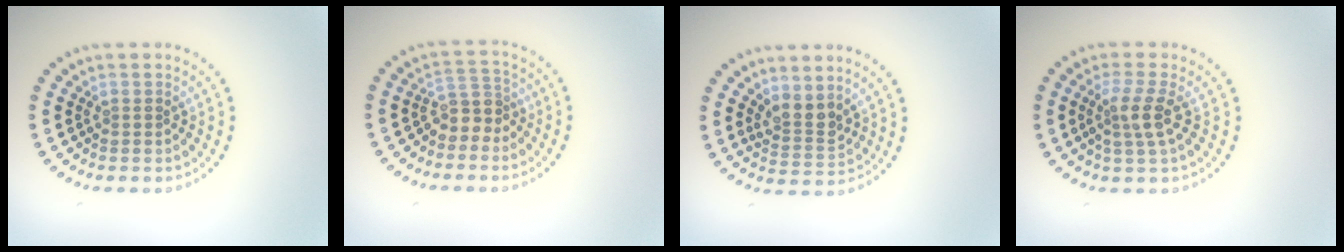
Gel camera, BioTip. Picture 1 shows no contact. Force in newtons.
{"total": 2.6, "press": 2.0, "slide": 1.6}
{"total": 2.4, "press": 2.0, "slide": 1.4}
{"total": 2.7, "press": 2.3, "slide": 1.4}